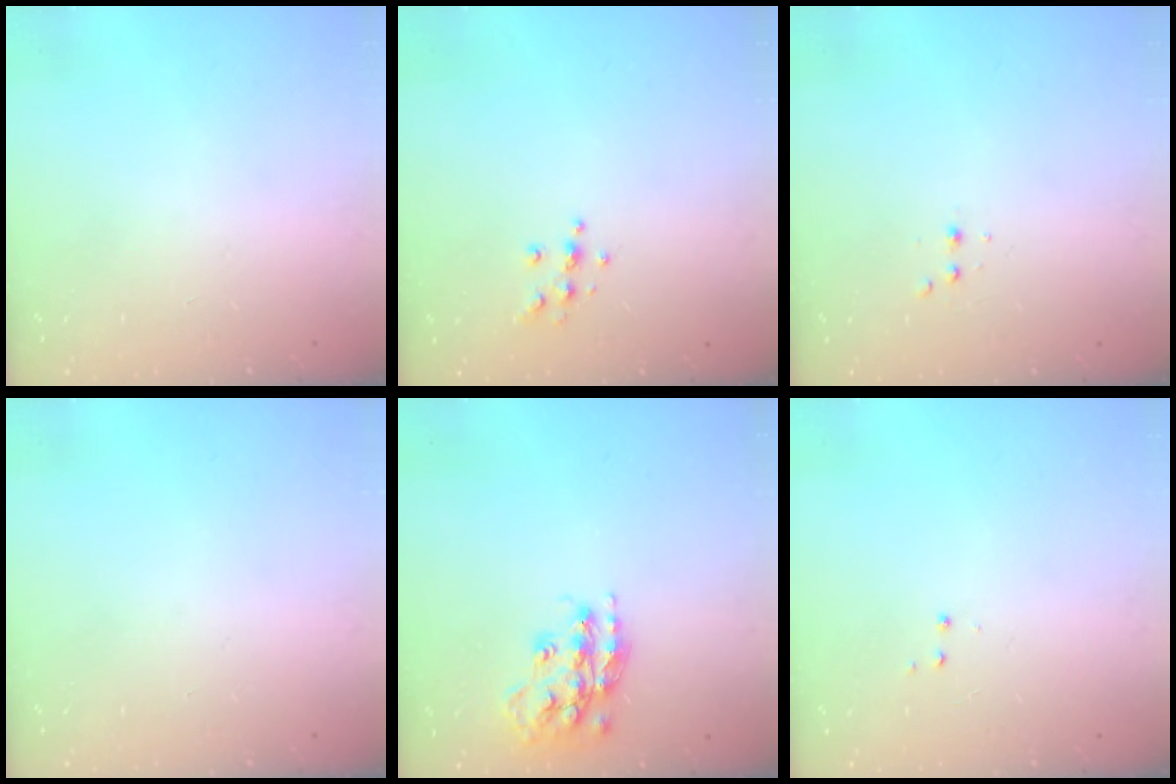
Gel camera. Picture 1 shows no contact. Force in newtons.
{"total": 6.4, "press": 6.3, "slide": 1.2}
{"total": 2.5, "press": 2.4, "slide": 0.5}
{"total": 0.0}
{"total": 16.3, "press": 16.3, "slide": 0.8}
{"total": 2.9, "press": 2.8, "slide": 0.4}